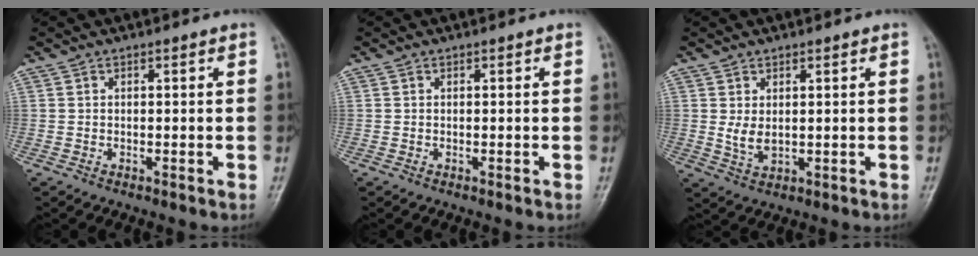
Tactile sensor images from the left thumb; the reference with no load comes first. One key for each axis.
{"total": 0.0}
{"total": 3.2, "fx": 0.6, "fy": 1.7, "fz": 2.6, "tx": -0.045, "ty": -0.009, "tz": 0.020}